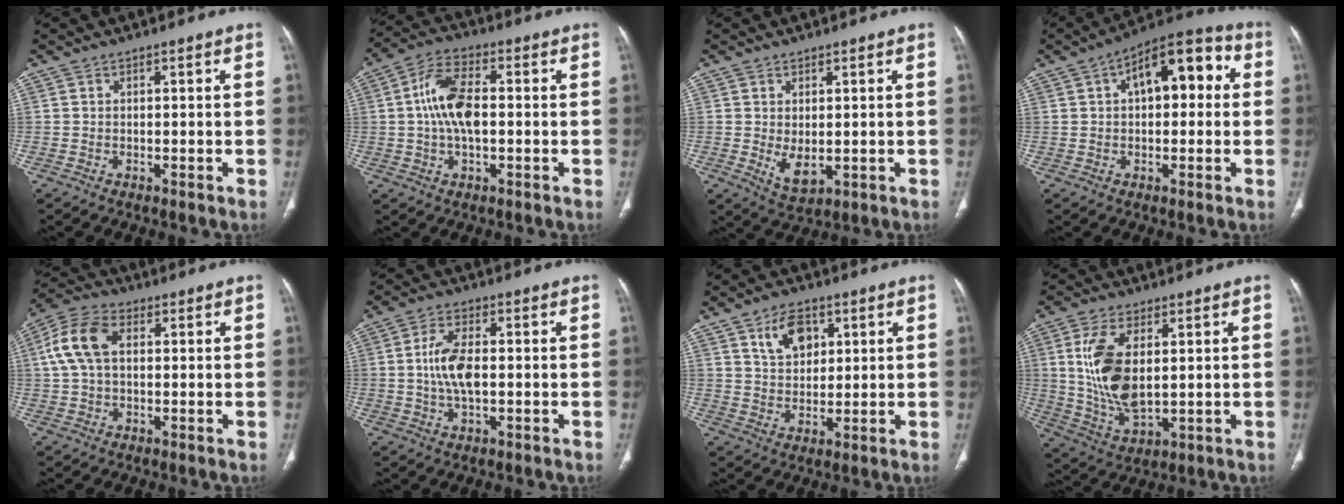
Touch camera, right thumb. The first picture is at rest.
{"total": 12.8, "force": [0.4, 6.4, 11.0], "torque": [-0.218, 0.022, 0.000]}
{"total": 4.8, "force": [-0.3, 2.6, 4.1], "torque": [-0.067, -0.012, 0.011]}
{"total": 13.8, "force": [3.1, 7.0, 11.5], "torque": [-0.133, 0.038, 0.039]}
{"total": 10.1, "force": [2.0, 6.1, 7.9], "torque": [-0.173, 0.026, 0.035]}
{"total": 7.5, "force": [0.0, 3.4, 6.6], "torque": [-0.139, 0.004, -0.002]}
{"total": 8.7, "force": [3.9, 4.8, 6.1], "torque": [-0.095, -0.014, 0.076]}
{"total": 13.1, "force": [2.3, 6.3, 11.2], "torque": [-0.228, -0.018, 0.057]}